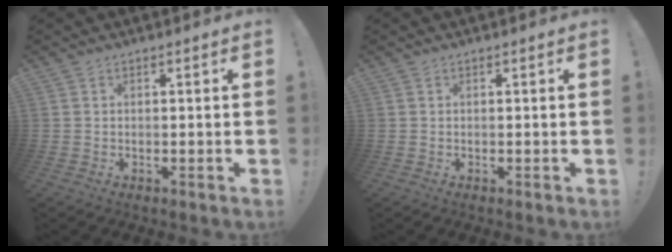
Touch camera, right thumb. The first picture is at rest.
{"total": 0.0}